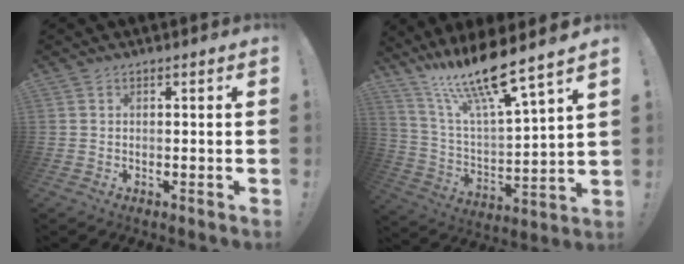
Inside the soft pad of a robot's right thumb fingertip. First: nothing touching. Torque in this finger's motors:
{"motor_torque": [1.20, 1.72, 0.30, 0.38, 0.11]}